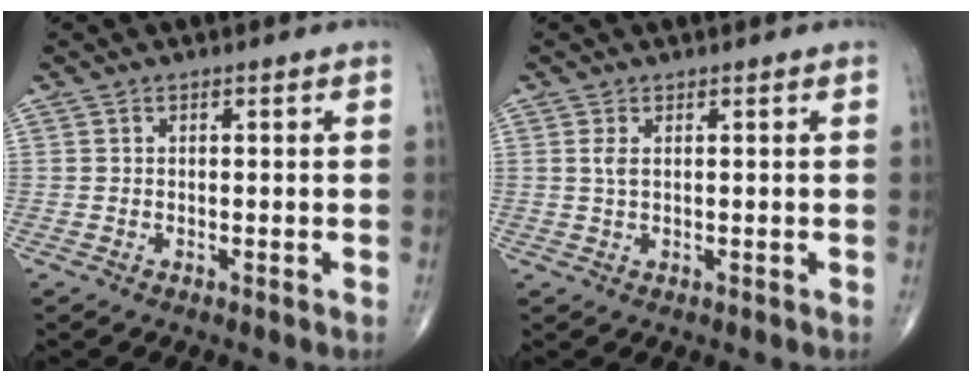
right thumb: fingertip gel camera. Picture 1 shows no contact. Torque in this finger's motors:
{"motor_torque": [-0.27, 0.70, 0.32, 0.07, 0.00]}